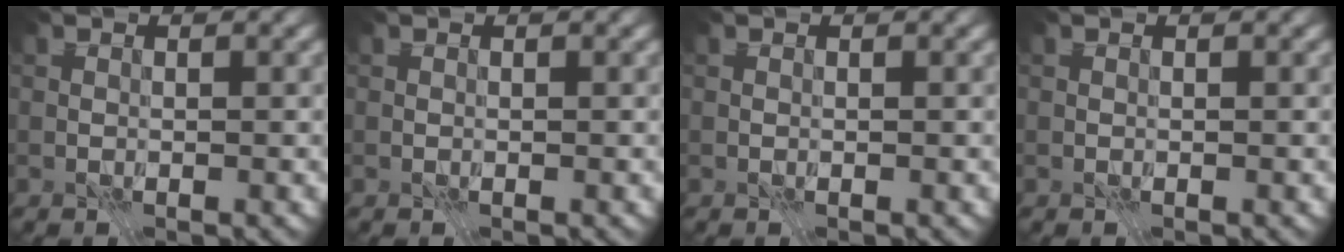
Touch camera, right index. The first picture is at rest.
{"total": 0.0}
{"total": 0.0}
{"total": 0.0}